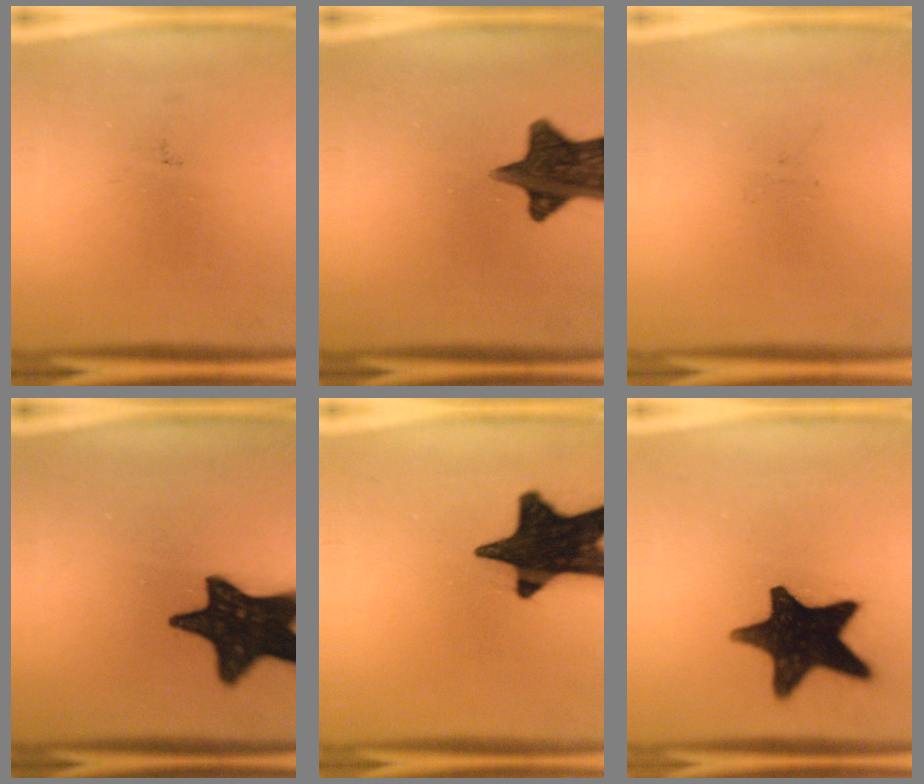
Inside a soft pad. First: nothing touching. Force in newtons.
{"total": 14.3}
{"total": 0.0}
{"total": 18.1}
{"total": 19.9}
{"total": 17.9}